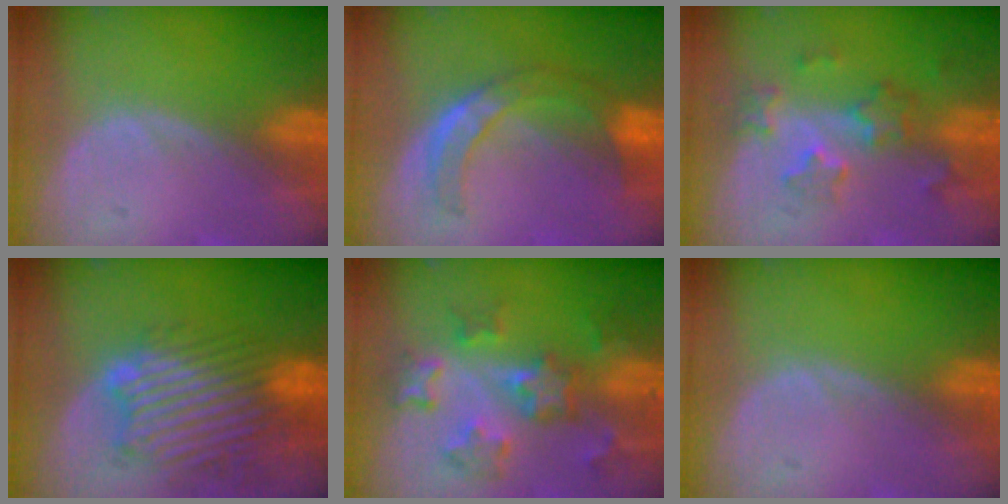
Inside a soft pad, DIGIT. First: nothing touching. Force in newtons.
{"total": 7.6, "press": 6.4, "slide": 4.0}
{"total": 6.3, "press": 5.5, "slide": 3.0}
{"total": 11.1, "press": 10.3, "slide": 4.0}
{"total": 8.2, "press": 7.7, "slide": 2.6}
{"total": 0.0}